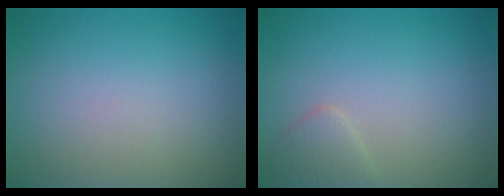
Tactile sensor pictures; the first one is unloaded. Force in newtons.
{"total": 1.6, "press": 1.6, "slide": 0.1}